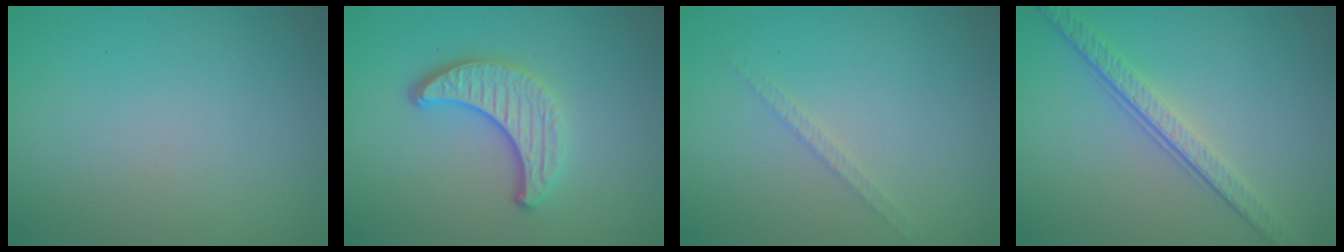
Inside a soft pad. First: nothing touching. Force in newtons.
{"total": 3.8, "press": 3.0, "slide": 2.3}
{"total": 1.1, "press": 1.1, "slide": 0.2}
{"total": 3.9, "press": 2.7, "slide": 2.8}